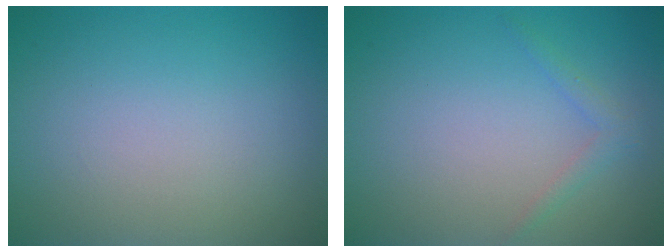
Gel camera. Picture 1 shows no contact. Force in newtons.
{"total": 1.2, "press": 1.2, "slide": 0.1}